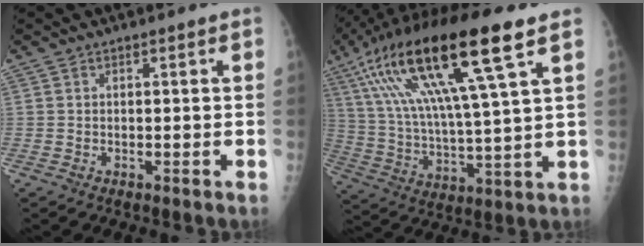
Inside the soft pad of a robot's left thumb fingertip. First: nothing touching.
{"total": 23.9, "force": [11.0, 4.1, 20.8], "torque": [-0.410, -0.008, 0.197]}